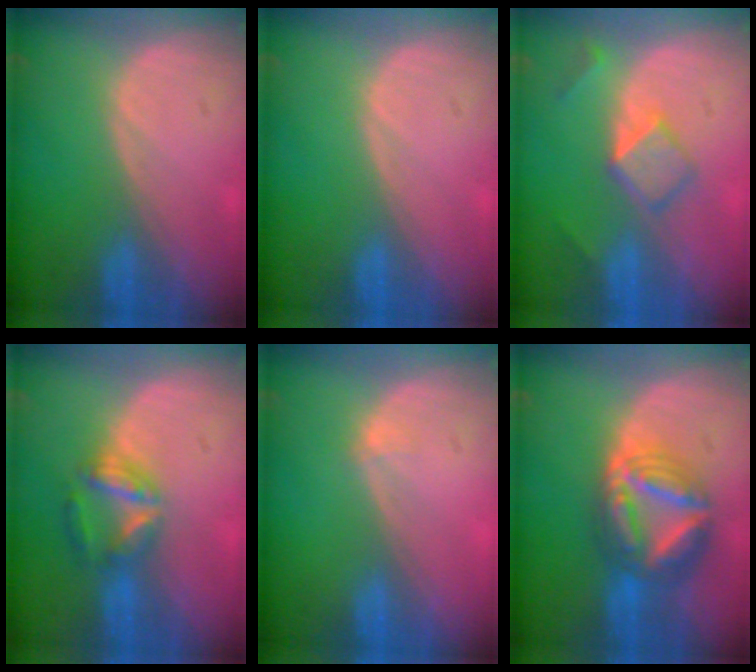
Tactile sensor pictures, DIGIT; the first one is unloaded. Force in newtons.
{"total": 0.0}
{"total": 5.3, "press": 4.5, "slide": 2.8}
{"total": 5.7, "press": 5.4, "slide": 1.9}
{"total": 0.8, "press": 0.6, "slide": 0.5}
{"total": 9.1, "press": 9.1, "slide": 0.9}